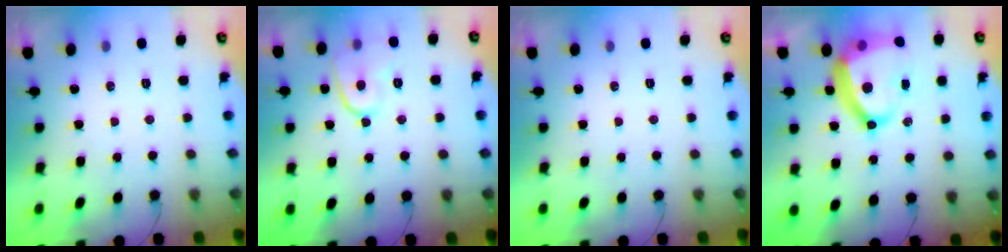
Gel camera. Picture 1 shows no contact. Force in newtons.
{"total": 10.3, "press": 10.2, "slide": 1.1}
{"total": 0.0}
{"total": 17.2, "press": 17.0, "slide": 2.2}